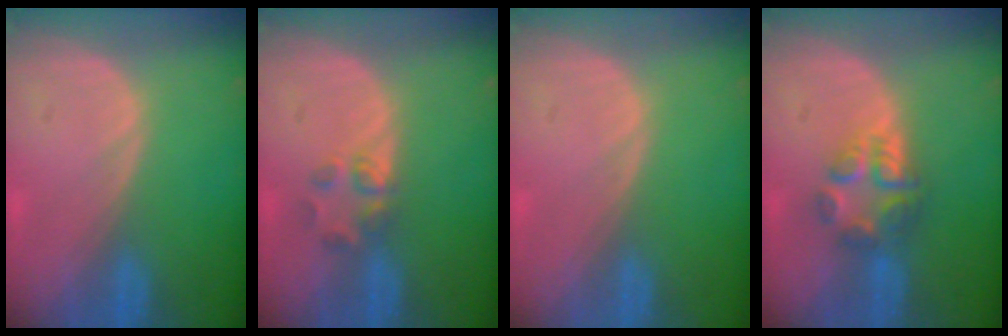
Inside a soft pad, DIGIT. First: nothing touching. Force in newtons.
{"total": 2.7, "press": 2.6, "slide": 0.9}
{"total": 0.0}
{"total": 6.0, "press": 5.2, "slide": 3.1}